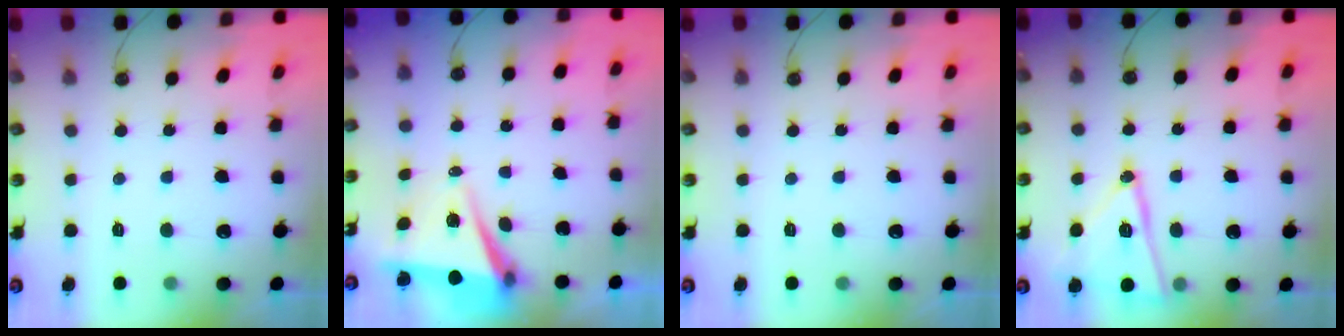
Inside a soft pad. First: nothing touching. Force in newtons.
{"total": 7.6, "press": 6.3, "slide": 4.2}
{"total": 0.0}
{"total": 15.2, "press": 15.2, "slide": 0.7}